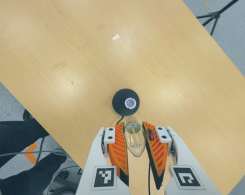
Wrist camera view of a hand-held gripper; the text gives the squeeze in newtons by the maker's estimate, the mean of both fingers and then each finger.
{"total": 20.9, "left": 23.5, "right": 18.3}